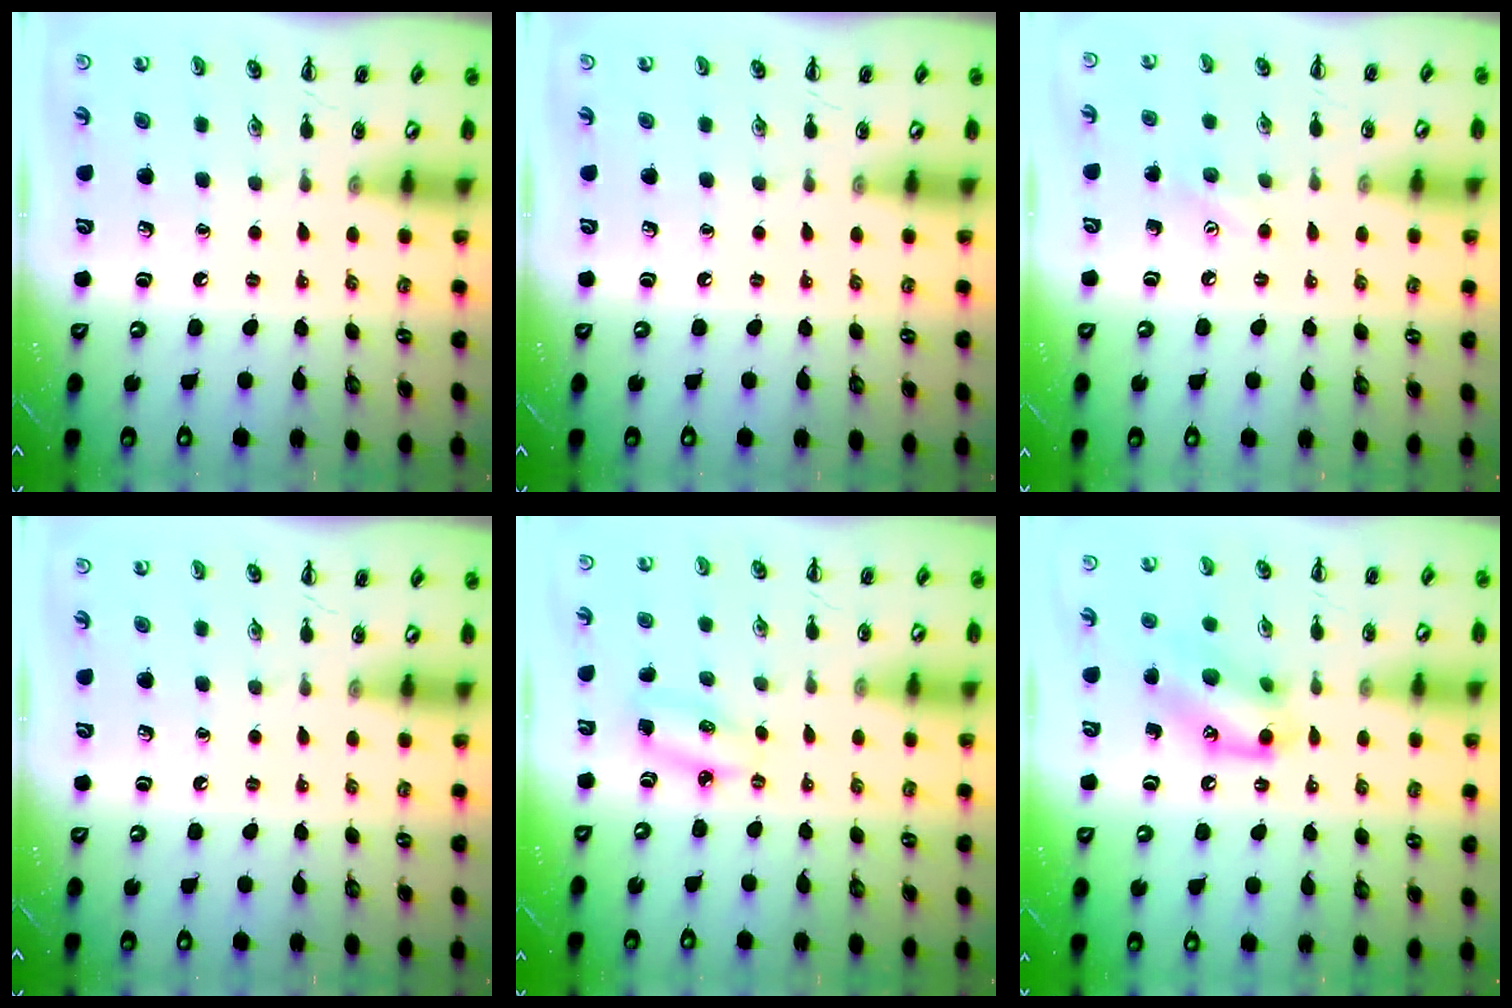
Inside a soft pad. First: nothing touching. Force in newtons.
{"total": 0.0}
{"total": 6.2, "press": 6.1, "slide": 1.2}
{"total": 0.0}
{"total": 3.7, "press": 3.6, "slide": 0.7}
{"total": 13.5, "press": 13.4, "slide": 1.0}